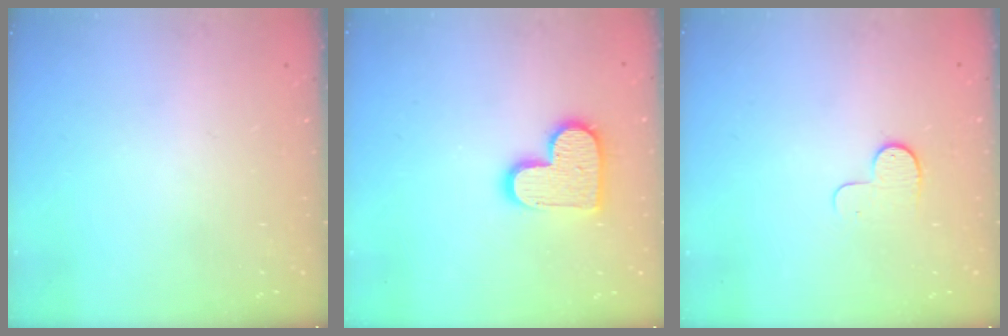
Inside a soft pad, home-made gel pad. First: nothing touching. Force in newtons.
{"total": 12.8, "press": 12.7, "slide": 0.6}
{"total": 6.9, "press": 6.8, "slide": 0.7}